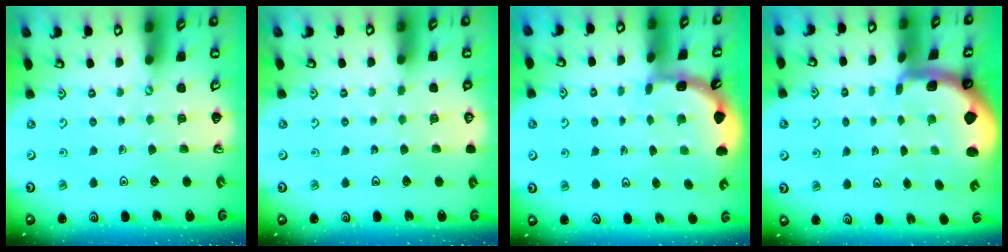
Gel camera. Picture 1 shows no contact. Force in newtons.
{"total": 0.0}
{"total": 2.0, "press": 2.0, "slide": 0.4}
{"total": 1.7, "press": 1.7, "slide": 0.4}